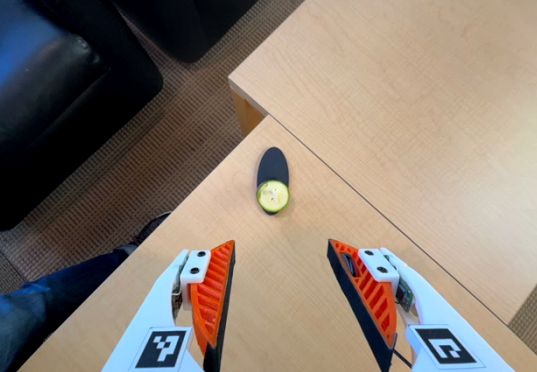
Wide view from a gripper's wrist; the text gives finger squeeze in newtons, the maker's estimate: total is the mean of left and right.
{"total": 1.0, "left": 1.8, "right": 0.1}